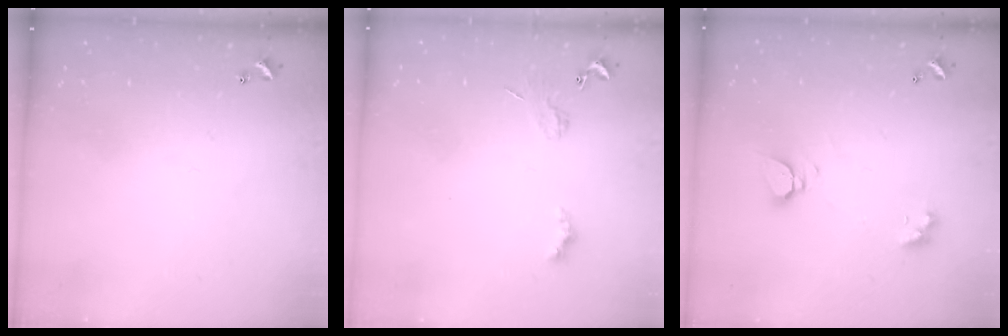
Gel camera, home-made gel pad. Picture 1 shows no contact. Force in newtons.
{"total": 2.0, "press": 1.9, "slide": 0.4}
{"total": 4.6, "press": 4.5, "slide": 0.5}